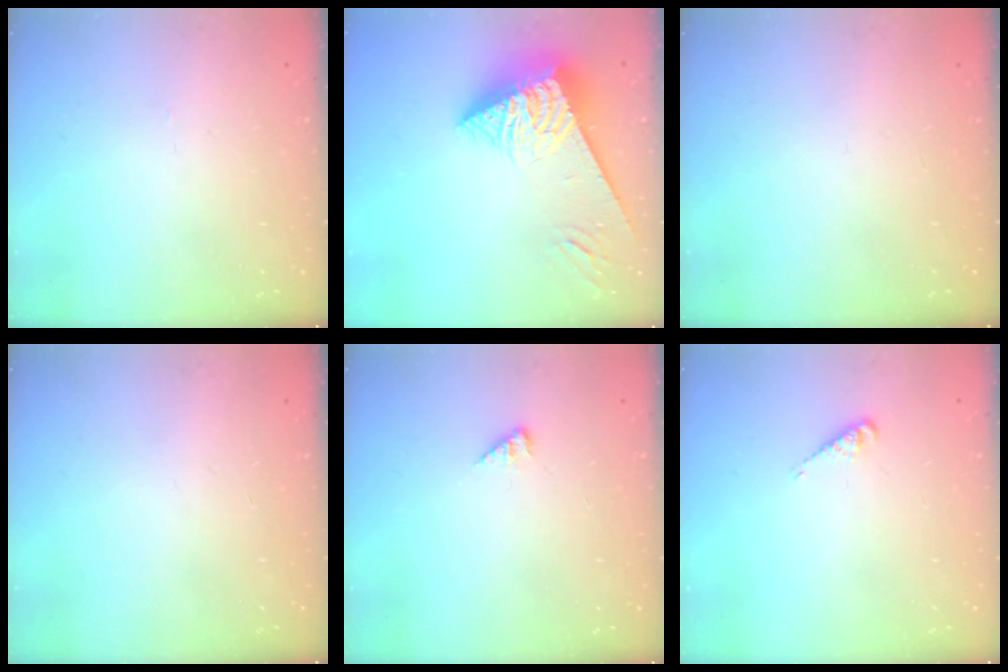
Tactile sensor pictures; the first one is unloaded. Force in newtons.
{"total": 6.7, "press": 6.6, "slide": 1.5}
{"total": 0.0}
{"total": 0.0}
{"total": 2.7, "press": 2.7, "slide": 0.4}
{"total": 3.7, "press": 3.7, "slide": 0.5}